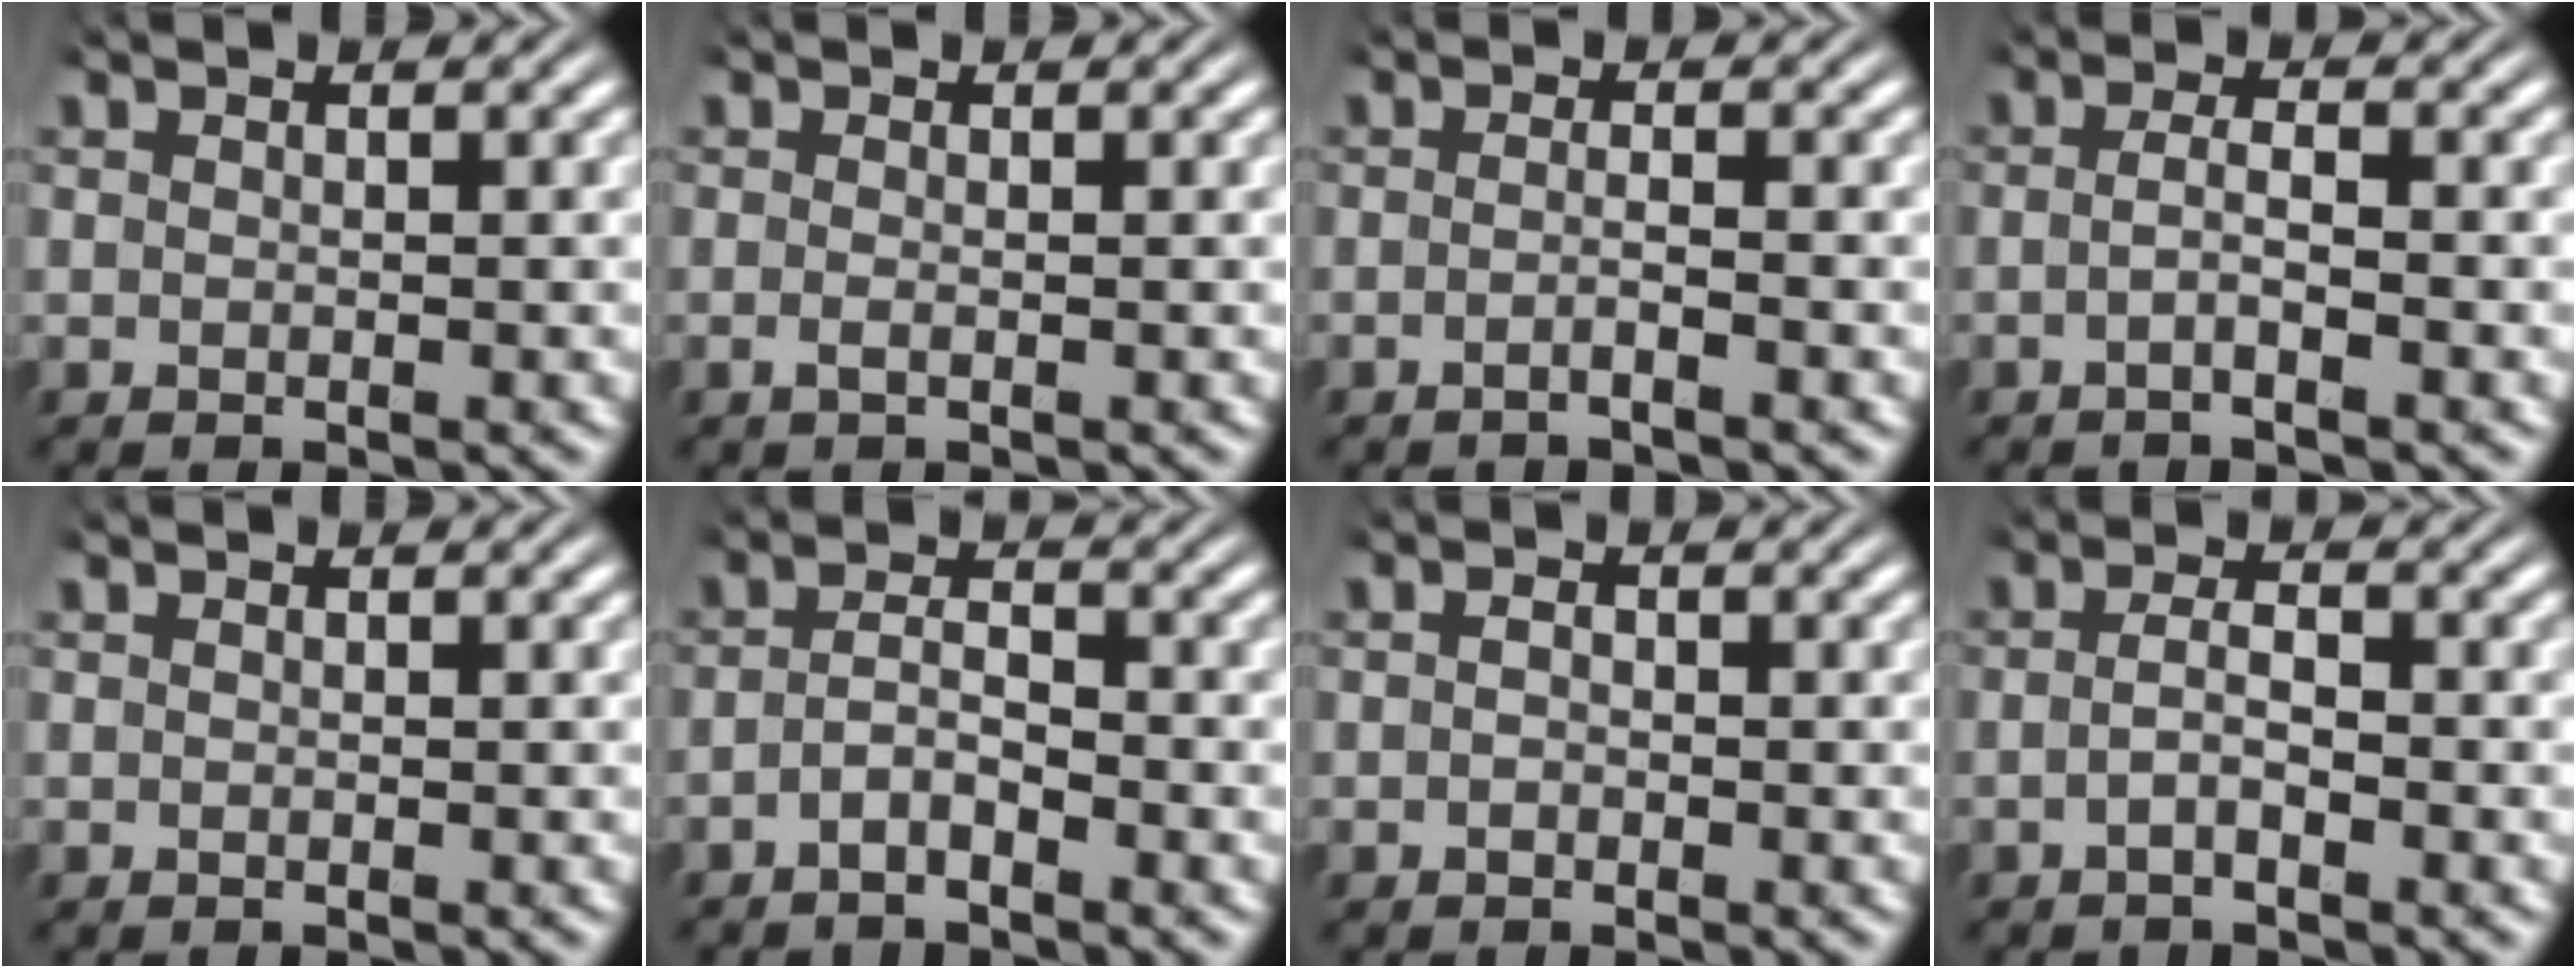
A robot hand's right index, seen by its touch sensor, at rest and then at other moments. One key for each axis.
{"total": 0.7, "fx": -0.6, "fy": 0.0, "fz": 0.4, "tx": -0.016, "ty": -0.009, "tz": -0.007}
{"total": 1.5, "fx": -1.2, "fy": -0.3, "fz": 1.0, "tx": -0.021, "ty": -0.004, "tz": -0.023}
{"total": 2.2, "fx": -1.2, "fy": 0.0, "fz": 1.9, "tx": -0.036, "ty": -0.006, "tz": -0.022}
{"total": 0.0}
{"total": 2.9, "fx": -2.0, "fy": 1.2, "fz": 1.6, "tx": -0.035, "ty": -0.012, "tz": -0.035}
{"total": 0.7, "fx": -0.4, "fy": 0.4, "fz": 0.4, "tx": -0.007, "ty": -0.006, "tz": -0.008}
{"total": 2.3, "fx": -1.3, "fy": 0.6, "fz": 1.8, "tx": -0.036, "ty": -0.007, "tz": -0.022}